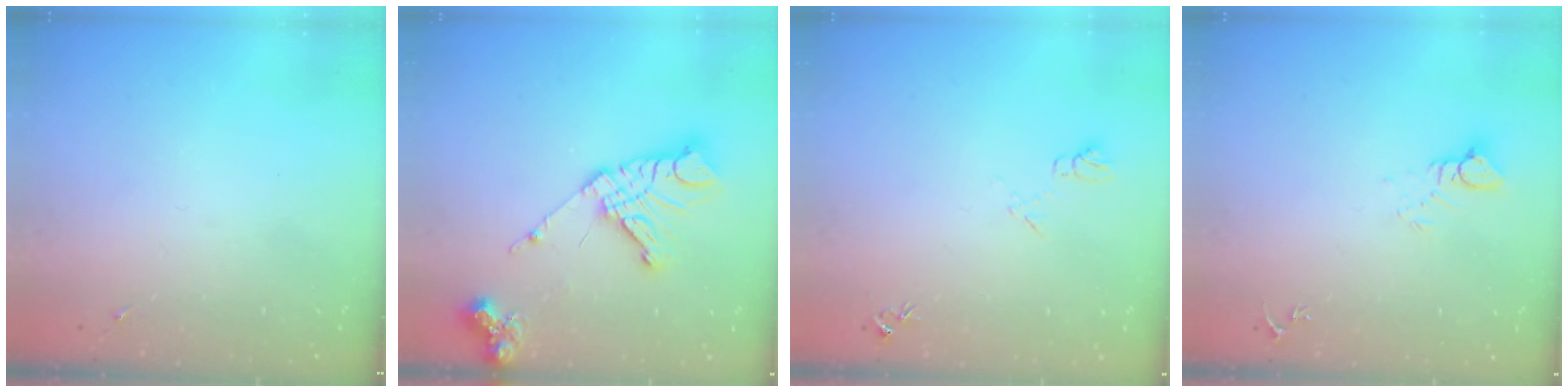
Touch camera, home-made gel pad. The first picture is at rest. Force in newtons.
{"total": 16.4, "press": 16.3, "slide": 1.9}
{"total": 6.7, "press": 6.7, "slide": 0.7}
{"total": 4.2, "press": 4.2, "slide": 0.4}